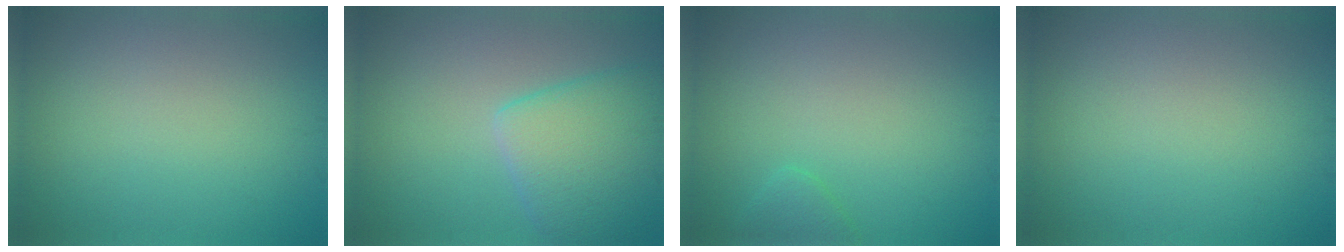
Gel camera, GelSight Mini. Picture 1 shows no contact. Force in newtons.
{"total": 5.4, "press": 5.3, "slide": 0.5}
{"total": 1.3, "press": 1.3, "slide": 0.1}
{"total": 0.0}